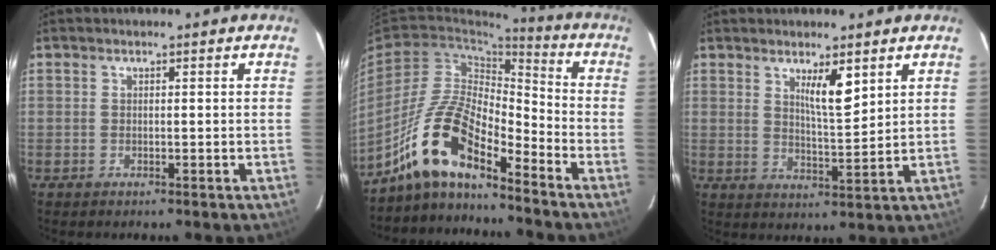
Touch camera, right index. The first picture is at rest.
{"total": 12.8, "force": [-9.5, 3.3, 7.9], "torque": [-0.160, 0.022, -0.176]}
{"total": 5.5, "force": [3.0, 0.8, 4.6], "torque": [-0.081, -0.009, 0.056]}